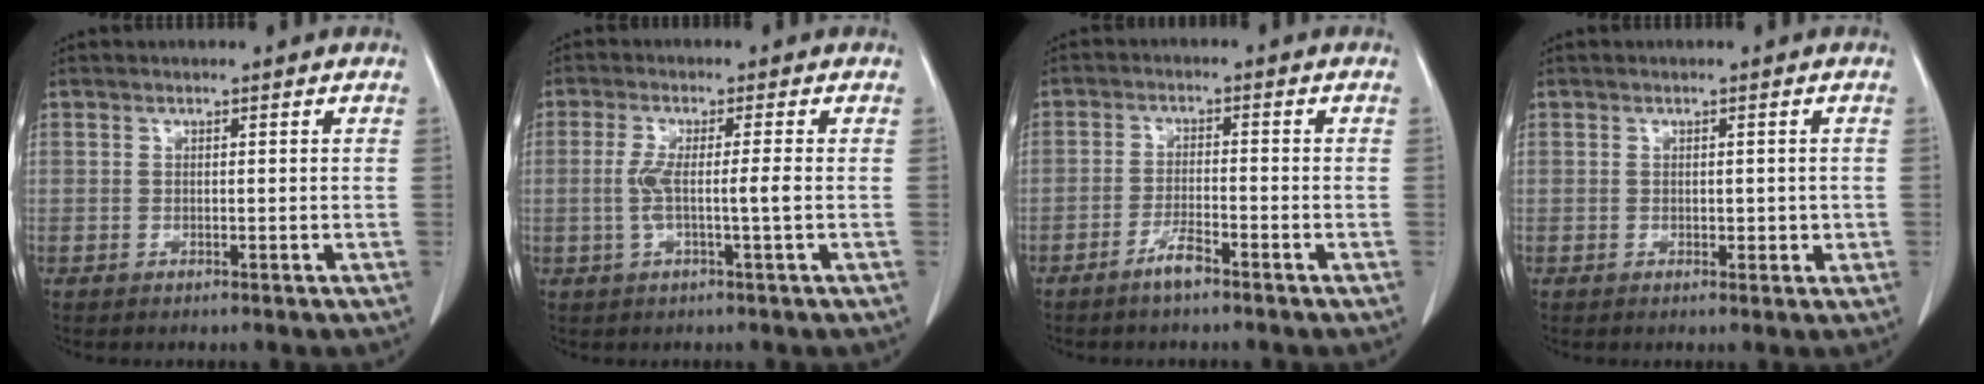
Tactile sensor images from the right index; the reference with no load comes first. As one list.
[{"total": 4.5, "force": [-0.5, -0.3, 4.4], "torque": [-0.090, 0.001, -0.010]}, {"total": 3.4, "force": [-2.6, 0.4, 2.2], "torque": [-0.043, -0.001, -0.049]}, {"total": 1.9, "force": [-0.1, 1.3, 1.4], "torque": [-0.016, 0.006, 0.004]}]